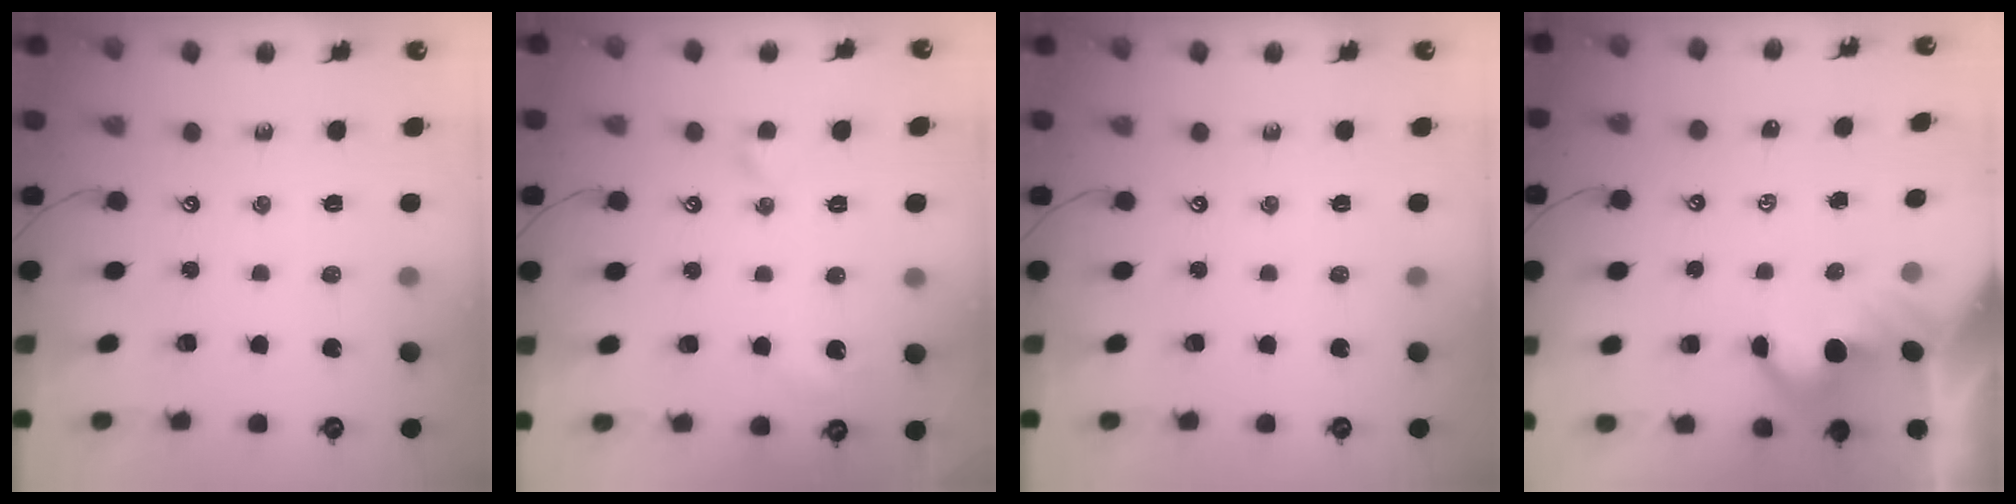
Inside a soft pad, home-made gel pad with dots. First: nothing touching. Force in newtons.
{"total": 3.1, "press": 3.1, "slide": 0.7}
{"total": 0.0}
{"total": 6.5, "press": 6.4, "slide": 0.8}